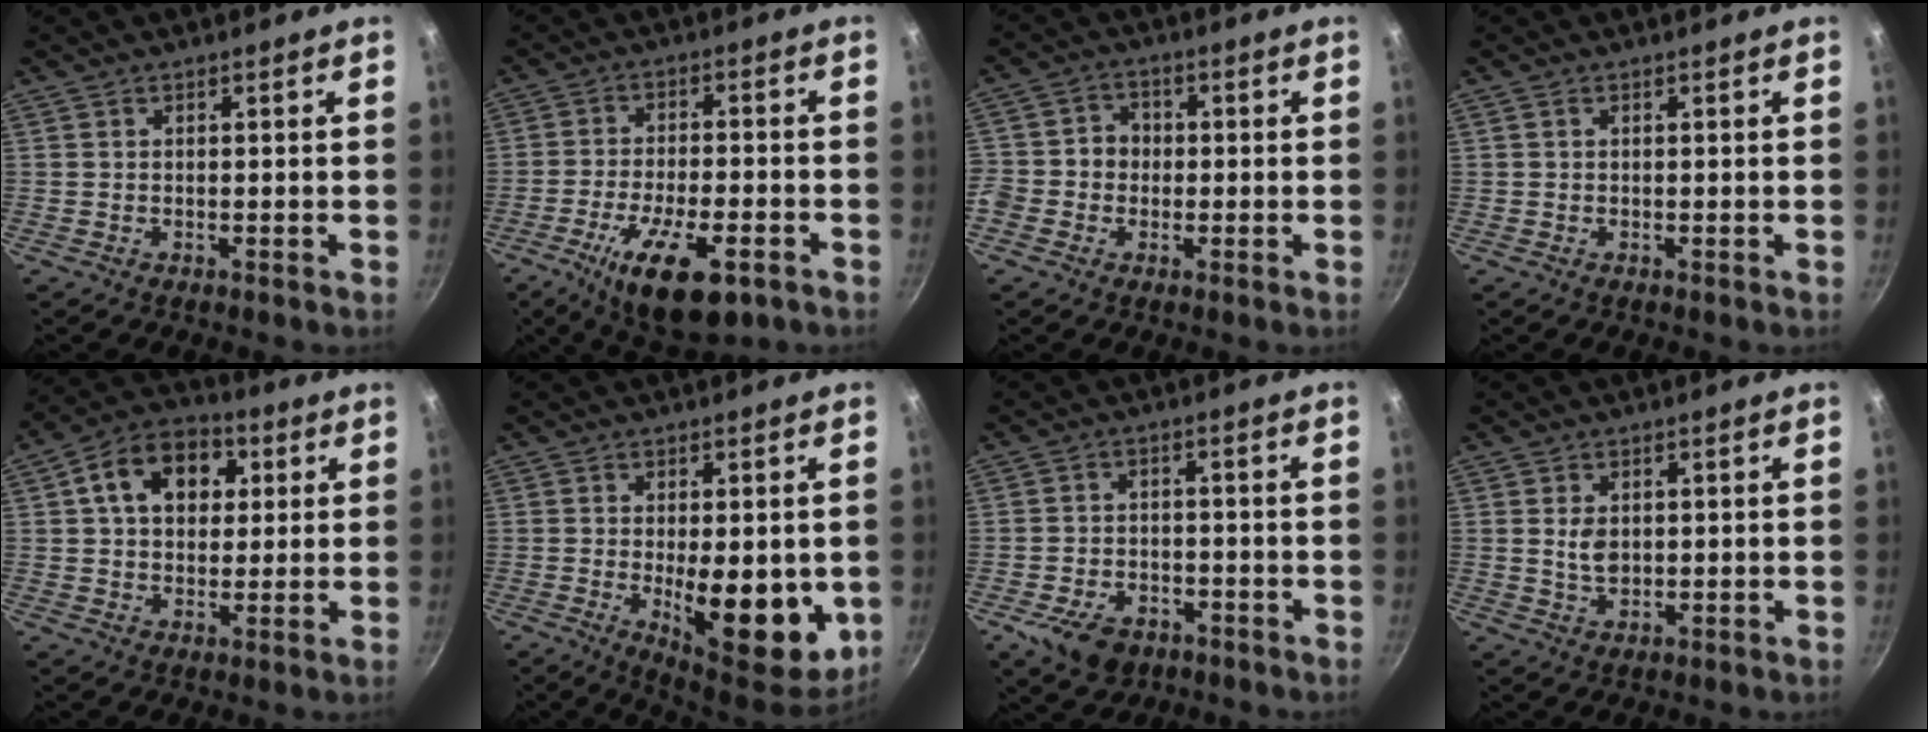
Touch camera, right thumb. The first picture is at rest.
{"total": 15.1, "force": [-7.2, 5.8, 11.9], "torque": [-0.195, 0.017, -0.115]}
{"total": 6.3, "force": [-1.1, 5.8, 2.3], "torque": [-0.012, 0.020, -0.035]}
{"total": 0.5, "force": [0.1, 0.4, 0.3], "torque": [-0.006, 0.003, 0.003]}
{"total": 13.4, "force": [3.8, 9.7, 8.5], "torque": [-0.110, 0.015, 0.045]}
{"total": 16.5, "force": [-2.4, 6.9, 14.8], "torque": [-0.173, -0.016, -0.020]}
{"total": 8.6, "force": [-4.5, 5.6, 4.7], "torque": [-0.069, 0.022, -0.069]}
{"total": 3.9, "force": [0.6, 2.7, 2.8], "torque": [-0.043, -0.007, 0.013]}